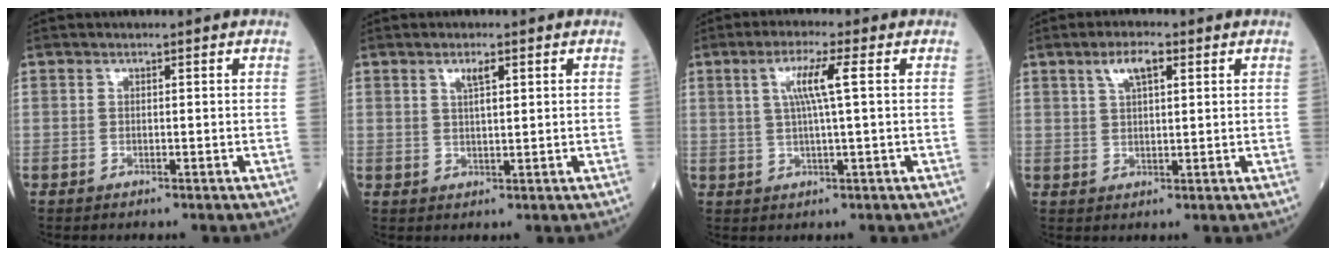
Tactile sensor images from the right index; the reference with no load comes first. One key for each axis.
{"total": 2.8, "fx": 1.4, "fy": 0.6, "fz": 2.4, "tx": -0.046, "ty": 0.001, "tz": 0.026}
{"total": 5.5, "fx": 1.3, "fy": -0.4, "fz": 5.3, "tx": -0.102, "ty": 0.005, "tz": 0.025}
{"total": 4.5, "fx": 2.3, "fy": 1.2, "fz": 3.7, "tx": -0.074, "ty": 0.008, "tz": 0.045}